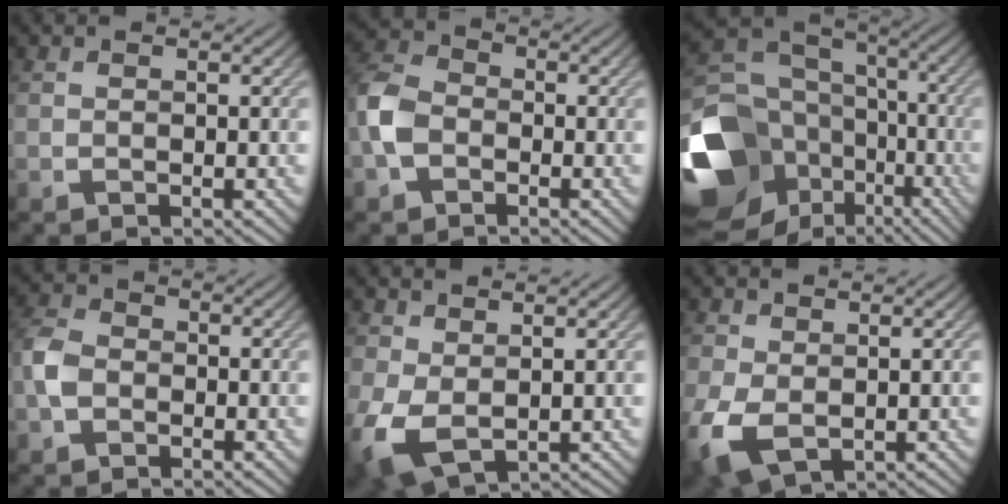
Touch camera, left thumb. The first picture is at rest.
{"total": 5.5, "force": [-2.0, 4.1, 3.0], "torque": [-0.077, 0.005, -0.058]}
{"total": 19.1, "force": [-6.8, 14.5, 10.4], "torque": [-0.274, -0.028, -0.094]}
{"total": 3.7, "force": [-1.4, 2.8, 2.0], "torque": [-0.053, 0.003, -0.041]}
{"total": 5.4, "force": [-0.1, 3.4, 4.2], "torque": [-0.118, -0.015, -0.001]}
{"total": 5.9, "force": [-1.3, 3.9, 4.3], "torque": [-0.118, -0.018, -0.024]}